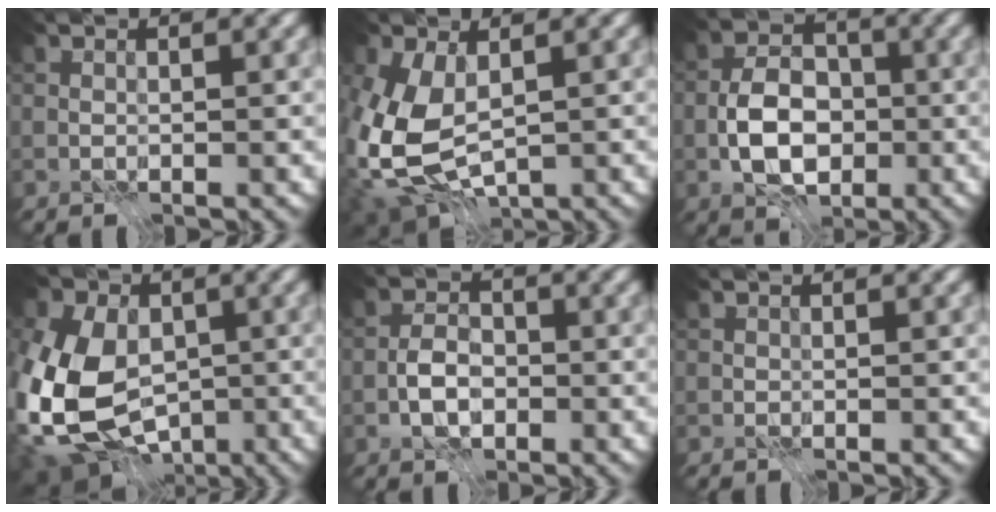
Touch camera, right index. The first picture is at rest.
{"total": 9.5, "force": [-0.5, 6.0, 7.3], "torque": [-0.181, -0.027, 0.002]}
{"total": 6.2, "force": [-2.1, 3.9, 4.4], "torque": [-0.075, 0.005, -0.044]}
{"total": 16.6, "force": [-2.3, 12.9, 10.2], "torque": [-0.217, -0.012, -0.062]}
{"total": 3.3, "force": [-1.6, 1.7, 2.3], "torque": [-0.036, 0.004, -0.036]}
{"total": 0.0}